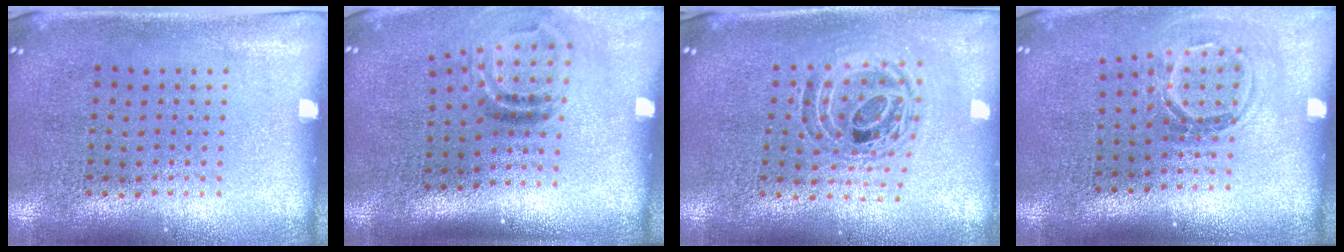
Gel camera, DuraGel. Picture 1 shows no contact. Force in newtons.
{"total": 2.0, "press": 1.2, "slide": 1.6}
{"total": 1.0, "press": 0.9, "slide": 0.2}
{"total": 1.7, "press": 1.1, "slide": 1.3}